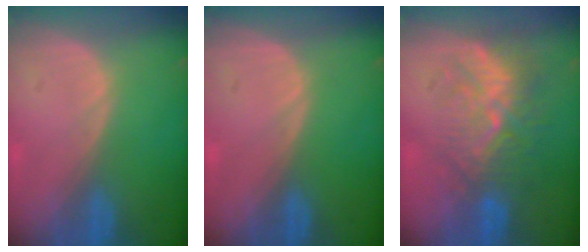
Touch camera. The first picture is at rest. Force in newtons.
{"total": 0.0}
{"total": 9.4, "press": 8.7, "slide": 3.8}